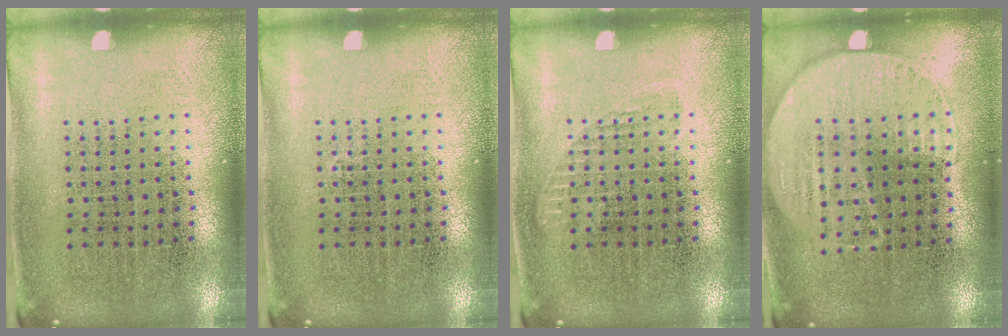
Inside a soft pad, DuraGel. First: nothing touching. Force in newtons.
{"total": 0.0}
{"total": 0.7, "press": 0.7, "slide": 0.3}
{"total": 1.2, "press": 1.0, "slide": 0.6}